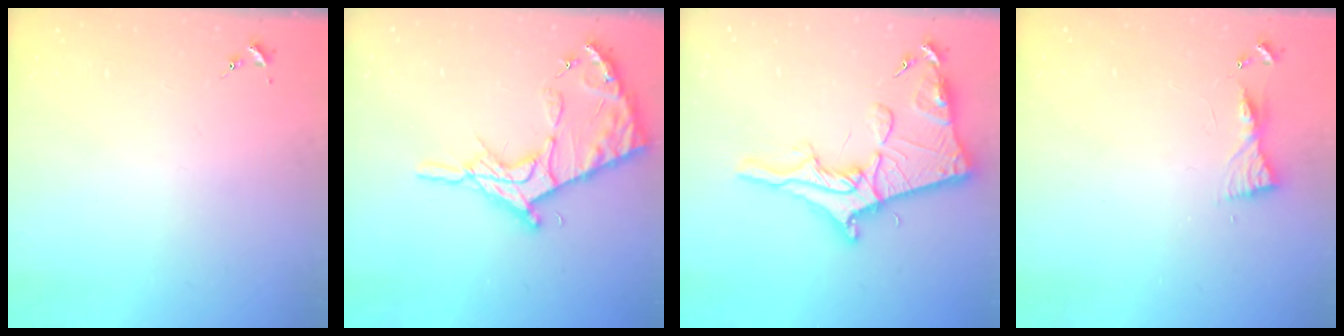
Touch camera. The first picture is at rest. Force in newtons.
{"total": 16.8, "press": 16.8, "slide": 1.3}
{"total": 19.1, "press": 19.1, "slide": 1.4}
{"total": 5.6, "press": 5.6, "slide": 0.5}